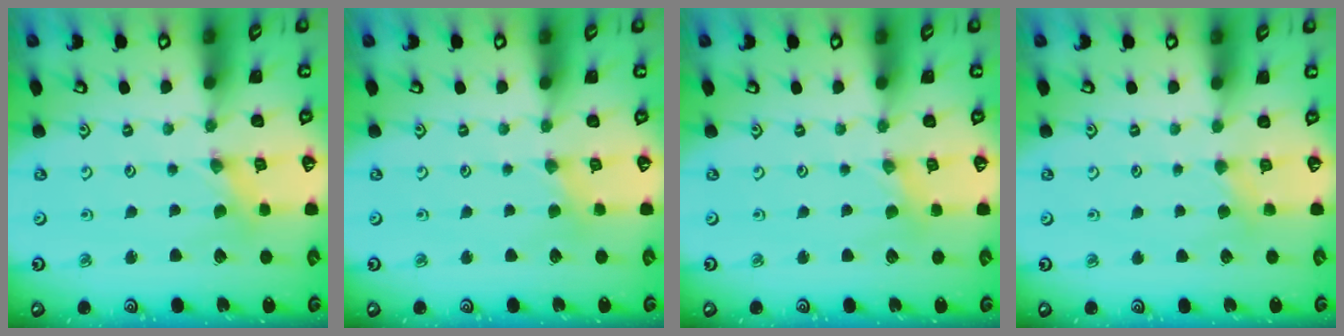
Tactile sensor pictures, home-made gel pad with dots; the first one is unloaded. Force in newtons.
{"total": 2.0, "press": 2.0, "slide": 0.4}
{"total": 1.3, "press": 1.2, "slide": 0.3}
{"total": 2.8, "press": 2.8, "slide": 0.6}